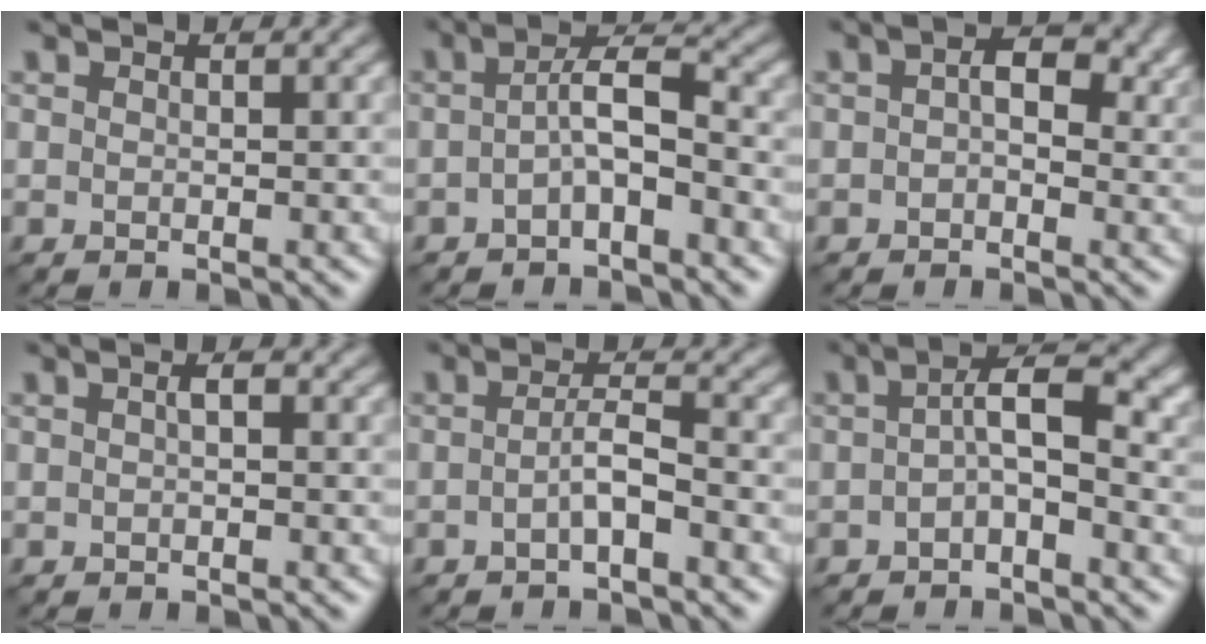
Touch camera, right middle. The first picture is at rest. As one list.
[{"total": 3.2, "force": [-0.9, 0.7, 3.0], "torque": [-0.051, 0.014, -0.023]}, {"total": 3.5, "force": [0.5, 1.9, 2.9], "torque": [-0.040, 0.005, 0.001]}, {"total": 0.9, "force": [0.0, 0.1, 0.9], "torque": [-0.017, 0.002, 0.001]}, {"total": 2.2, "force": [-0.9, 0.3, 2.0], "torque": [-0.037, 0.008, -0.020]}, {"total": 3.4, "force": [-0.3, 0.8, 3.3], "torque": [-0.055, 0.013, -0.010]}]